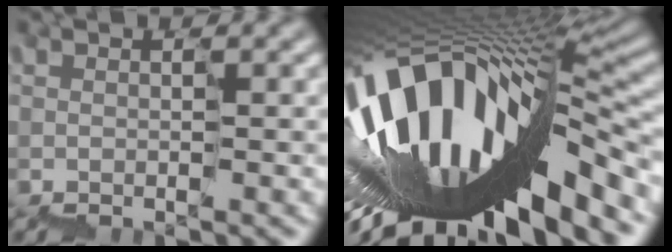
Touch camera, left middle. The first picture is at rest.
{"total": 16.0, "force": [-2.2, 7.3, 14.0], "torque": [-0.242, 0.016, -0.032]}